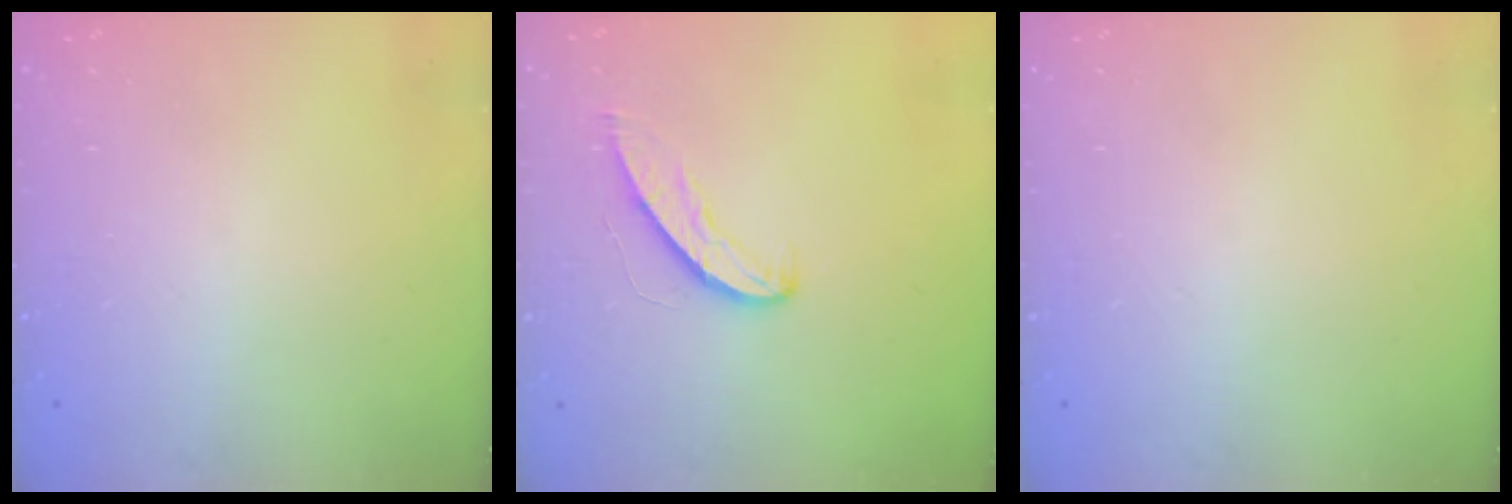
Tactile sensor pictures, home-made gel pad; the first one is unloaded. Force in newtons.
{"total": 6.8, "press": 6.8, "slide": 0.5}
{"total": 0.0}